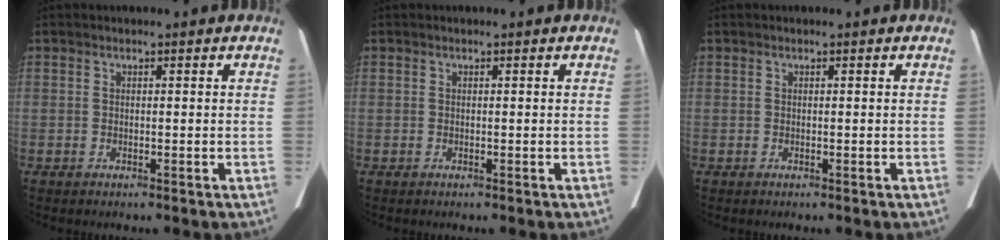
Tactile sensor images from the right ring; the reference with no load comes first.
{"total": 0.0}
{"total": 0.0}